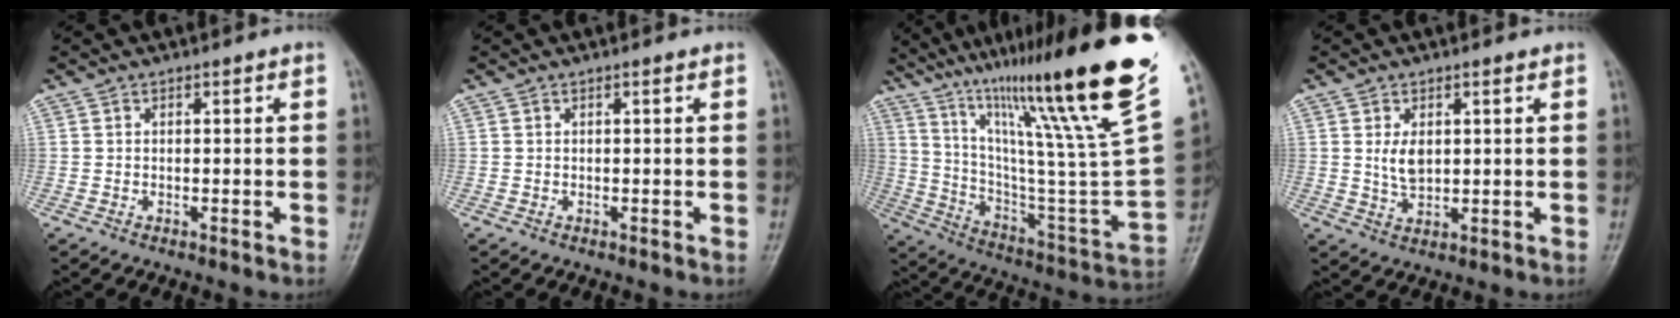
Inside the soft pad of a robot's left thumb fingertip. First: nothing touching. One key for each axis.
{"total": 0.0}
{"total": 35.6, "fx": 22.9, "fy": 4.4, "fz": 26.9, "tx": -0.363, "ty": -0.097, "tz": 0.368}
{"total": 4.0, "fx": 0.9, "fy": 2.4, "fz": 3.1, "tx": -0.046, "ty": -0.012, "tz": 0.027}